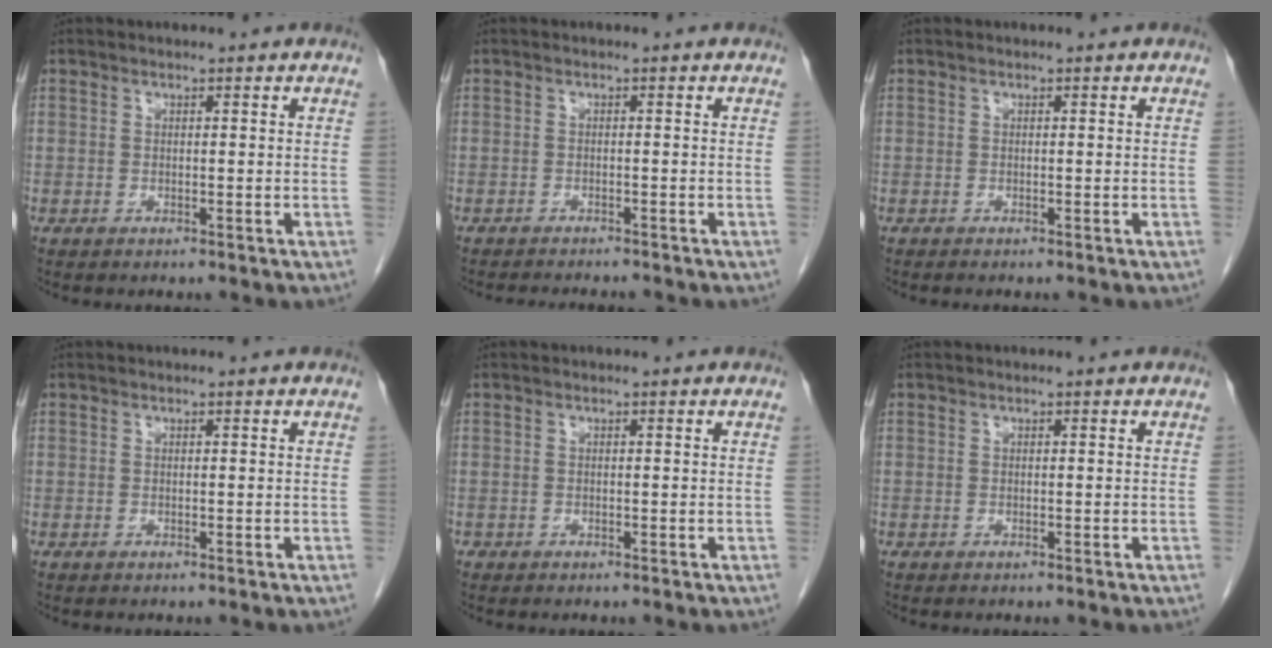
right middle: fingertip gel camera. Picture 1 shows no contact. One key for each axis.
{"total": 5.2, "fx": -4.8, "fy": 0.7, "fz": 1.8, "tx": -0.019, "ty": -0.007, "tz": -0.067}
{"total": 0.0}
{"total": 0.0}
{"total": 0.0}
{"total": 0.0}